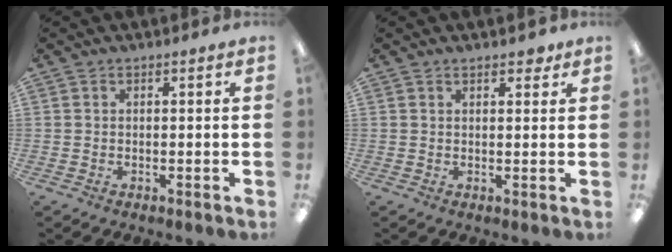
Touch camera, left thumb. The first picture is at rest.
{"total": 2.8, "force": [2.0, 1.1, 1.6], "torque": [-0.018, -0.005, 0.032]}